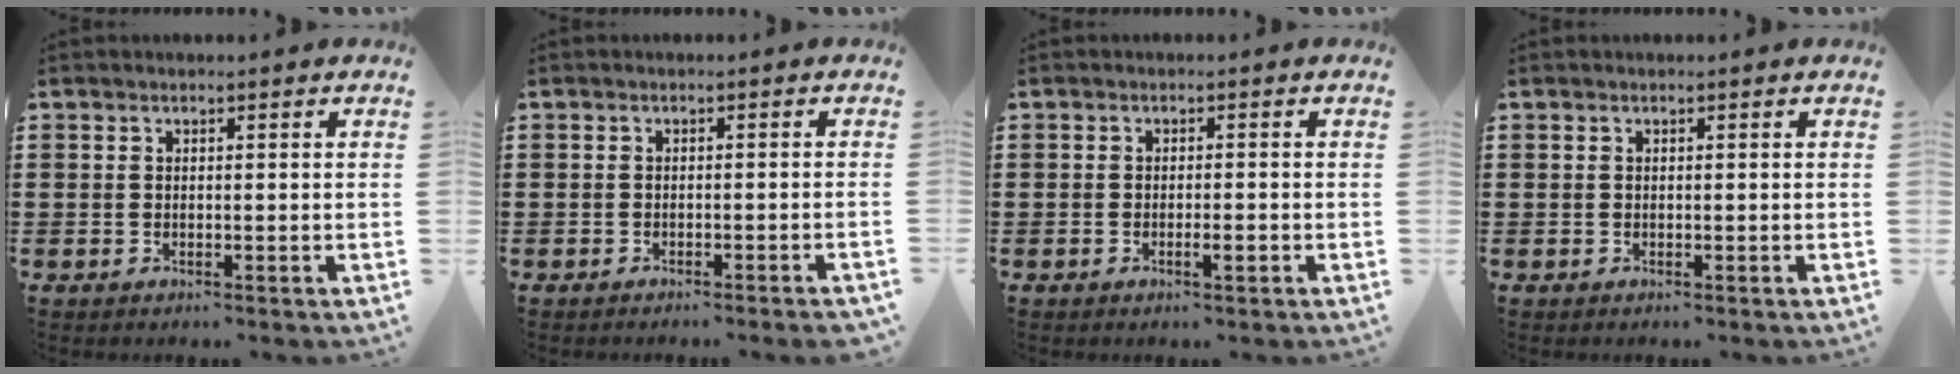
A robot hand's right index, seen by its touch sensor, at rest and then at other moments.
{"total": 1.1, "force": [-1.0, -0.2, 0.5], "torque": [-0.010, -0.002, -0.019]}
{"total": 1.8, "force": [-0.8, 0.4, 1.6], "torque": [-0.027, -0.001, -0.014]}
{"total": 0.0}